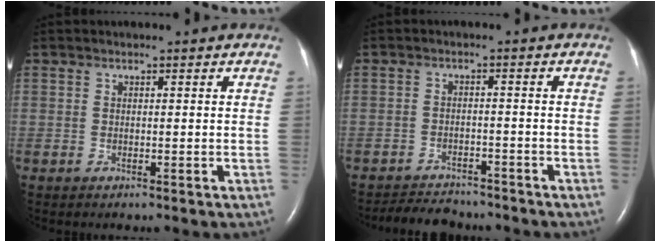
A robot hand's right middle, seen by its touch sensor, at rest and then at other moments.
{"total": 6.0, "force": [-5.7, 1.5, 0.9], "torque": [-0.017, -0.009, -0.088]}